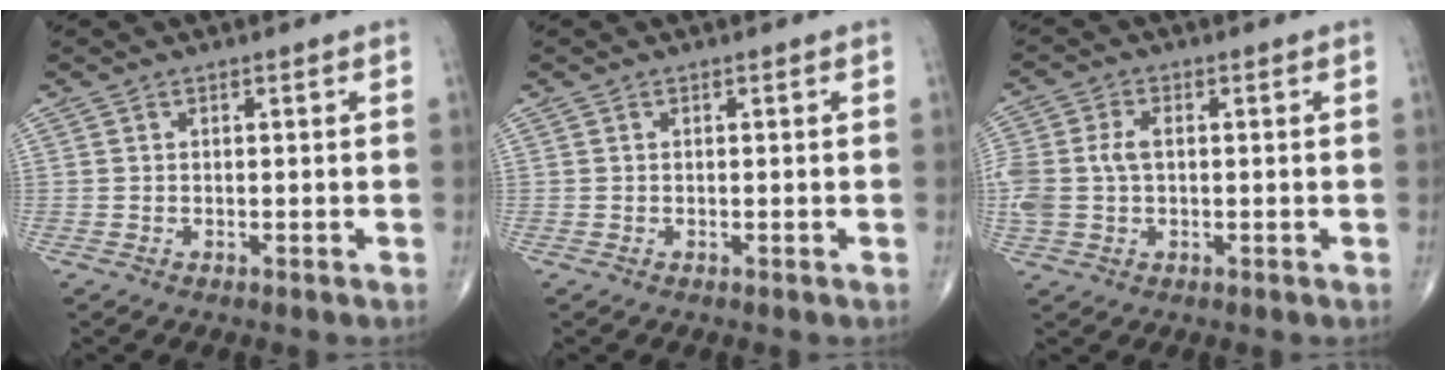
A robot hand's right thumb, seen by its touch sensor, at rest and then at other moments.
{"total": 0.0}
{"total": 7.2, "force": [0.3, 4.6, 5.4], "torque": [-0.140, 0.017, 0.009]}